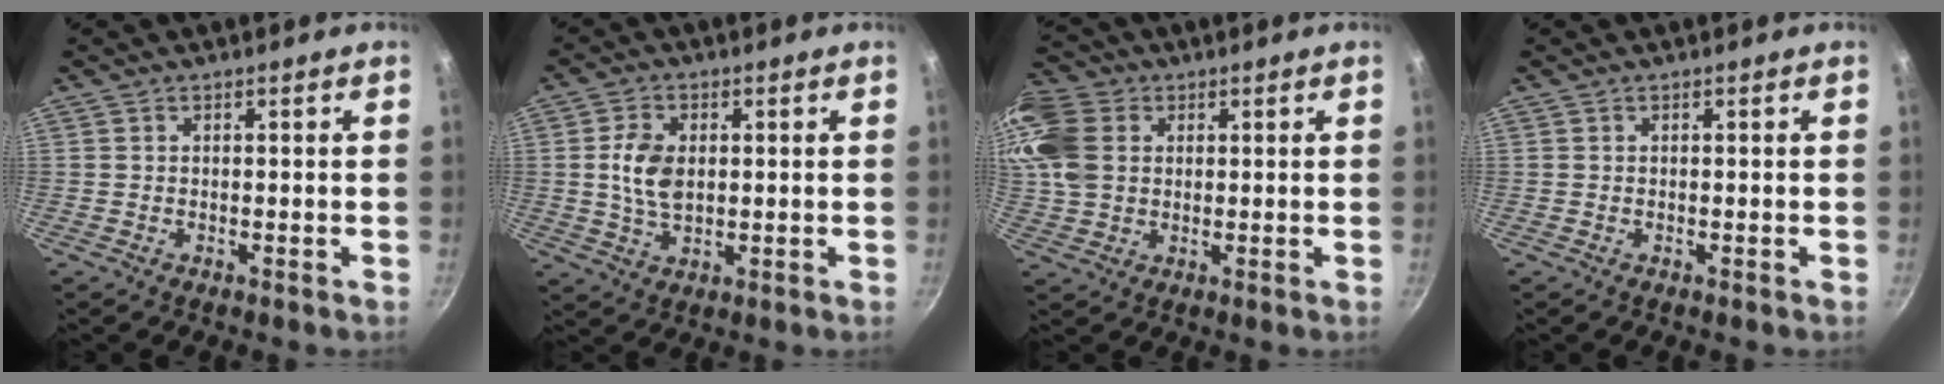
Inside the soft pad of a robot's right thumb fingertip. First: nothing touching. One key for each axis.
{"total": 7.4, "fx": 0.9, "fy": 4.7, "fz": 5.7, "tx": -0.099, "ty": -0.003, "tz": 0.018}
{"total": 12.6, "fx": 3.2, "fy": 9.6, "fz": 7.5, "tx": -0.152, "ty": 0.005, "tz": 0.053}
{"total": 0.0}